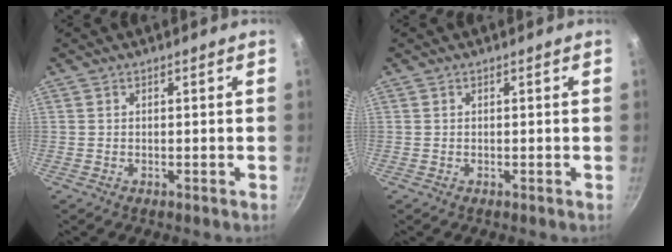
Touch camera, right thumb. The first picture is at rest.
{"total": 0.0}